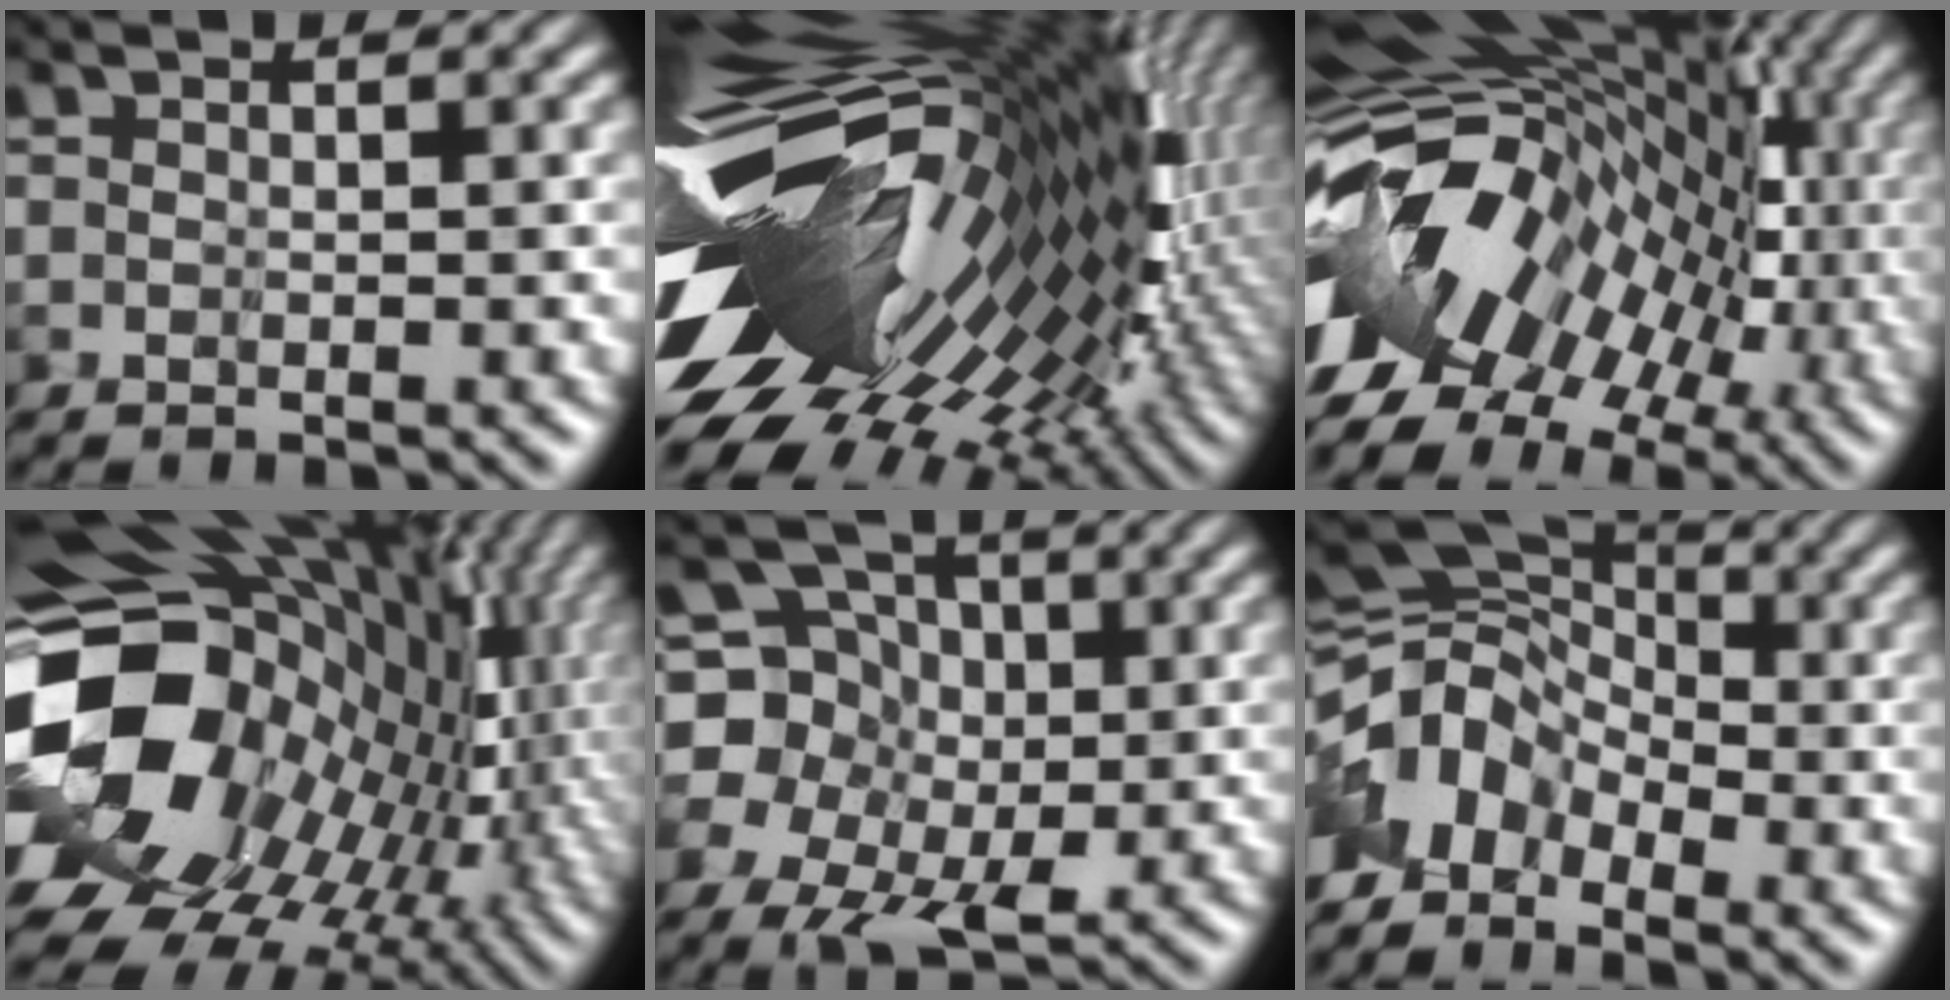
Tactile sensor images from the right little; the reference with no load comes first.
{"total": 16.1, "force": [-1.2, 6.9, 14.6], "torque": [-0.224, -0.012, -0.020]}
{"total": 14.6, "force": [-2.5, 9.6, 10.7], "torque": [-0.175, -0.001, -0.032]}
{"total": 15.1, "force": [-1.0, 11.0, 10.3], "torque": [-0.229, -0.023, 0.001]}
{"total": 5.5, "force": [-0.5, 4.7, 2.9], "torque": [-0.050, 0.007, -0.012]}
{"total": 3.9, "force": [-3.3, 1.9, 1.1], "torque": [-0.023, 0.016, -0.081]}